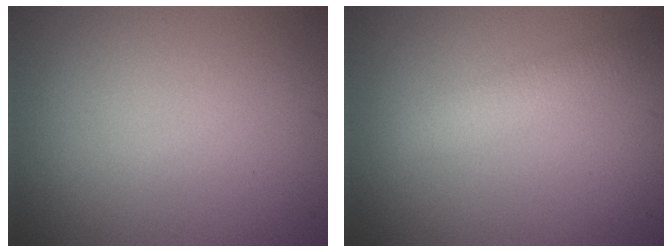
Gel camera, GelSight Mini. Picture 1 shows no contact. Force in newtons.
{"total": 2.6, "press": 2.6, "slide": 0.2}